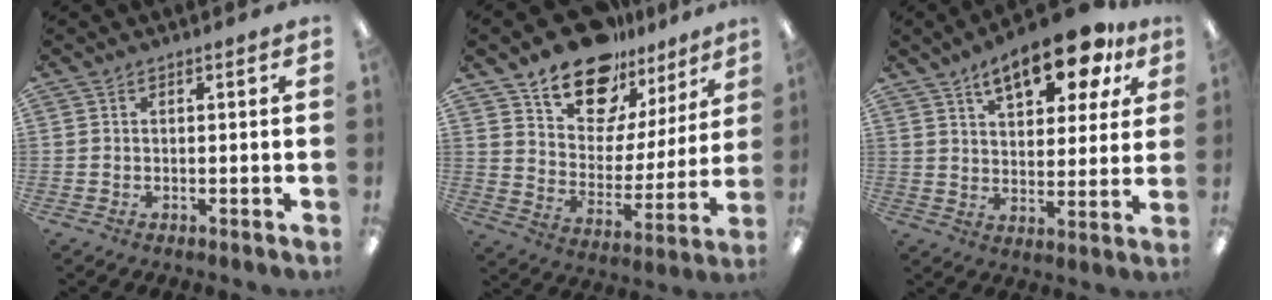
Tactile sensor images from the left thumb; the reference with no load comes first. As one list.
[{"total": 16.1, "force": [13.0, 8.1, 4.8], "torque": [-0.094, -0.098, 0.238]}, {"total": 15.3, "force": [9.8, 6.5, 9.8], "torque": [-0.141, -0.040, 0.161]}]